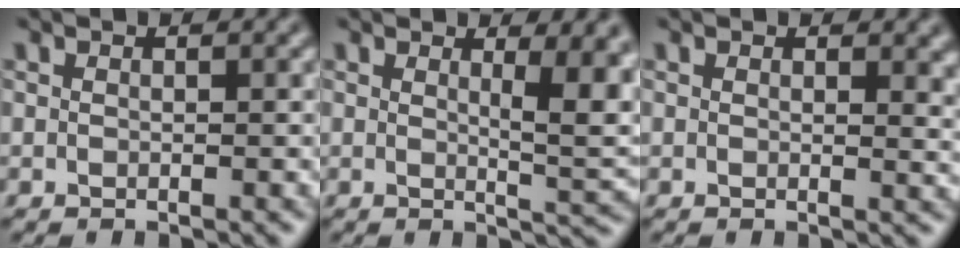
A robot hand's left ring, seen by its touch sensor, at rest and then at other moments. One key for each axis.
{"total": 5.8, "fx": 1.6, "fy": 1.6, "fz": 5.3, "tx": -0.057, "ty": -0.008, "tz": 0.026}
{"total": 2.0, "fx": 0.8, "fy": 1.1, "fz": 1.6, "tx": -0.015, "ty": -0.004, "tz": 0.011}